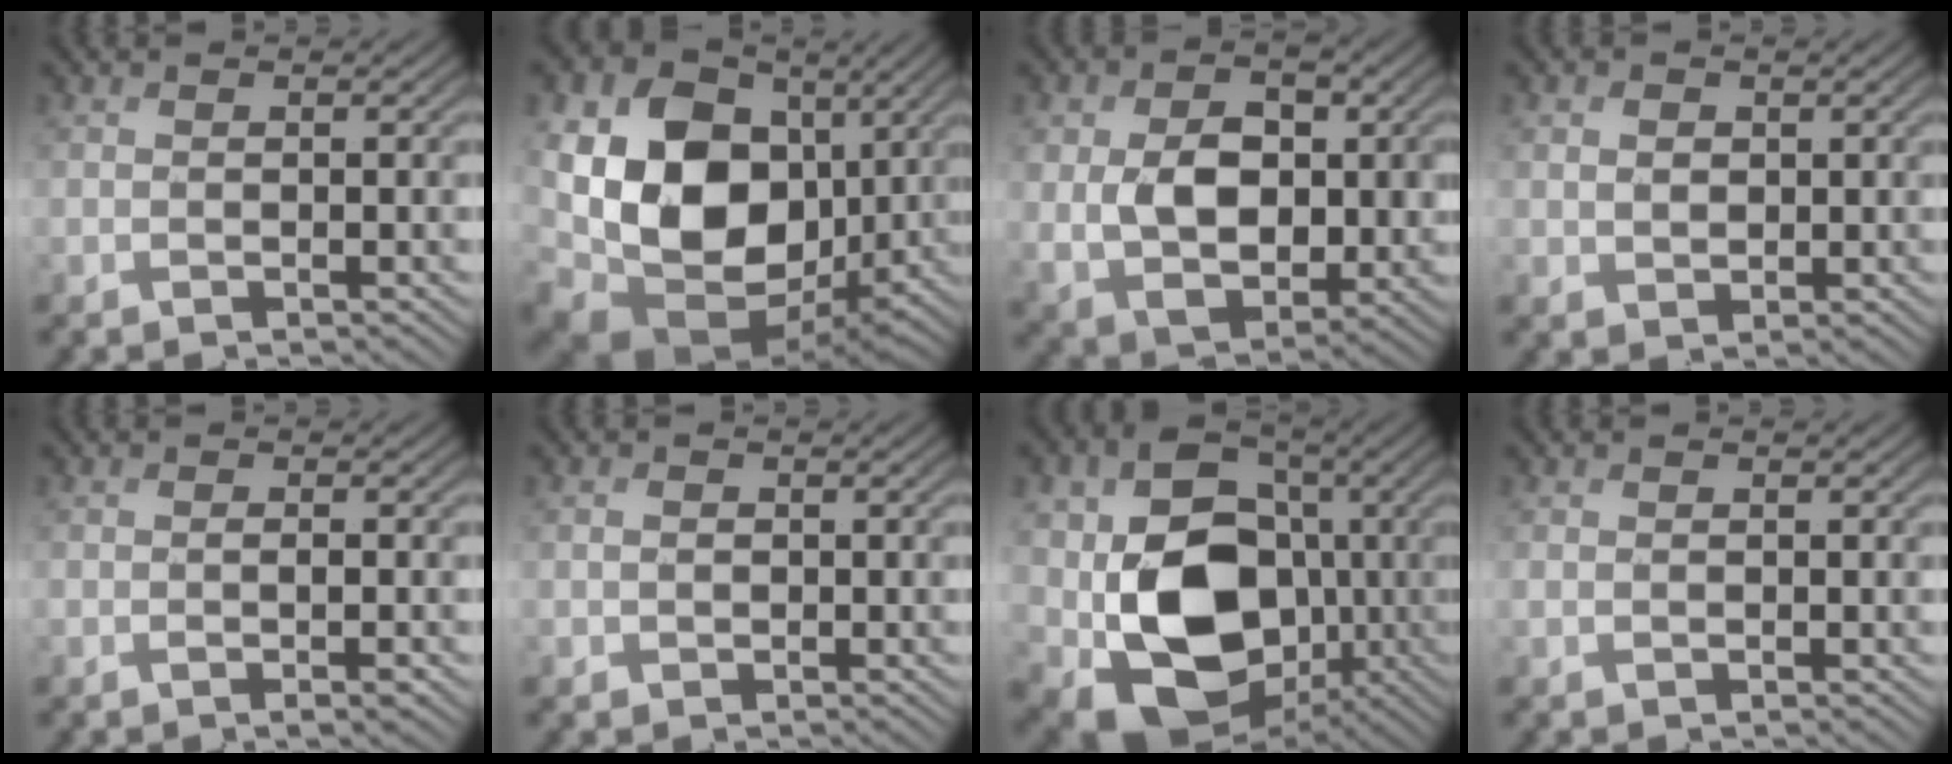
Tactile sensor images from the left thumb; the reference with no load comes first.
{"total": 18.3, "force": [2.1, 13.4, 12.2], "torque": [-0.283, -0.018, 0.053]}
{"total": 10.0, "force": [0.7, 6.9, 7.2], "torque": [-0.144, -0.013, 0.014]}
{"total": 2.1, "force": [0.5, 1.7, 1.1], "torque": [-0.031, -0.001, 0.008]}
{"total": 1.7, "force": [-0.7, 0.5, 1.5], "torque": [-0.027, -0.001, -0.010]}
{"total": 1.1, "force": [-0.2, 1.0, 0.4], "torque": [-0.009, -0.004, -0.006]}
{"total": 14.8, "force": [-2.0, 11.1, 9.6], "torque": [-0.191, -0.017, -0.036]}
{"total": 0.8, "force": [0.0, 0.5, 0.5], "torque": [-0.016, -0.001, 0.000]}